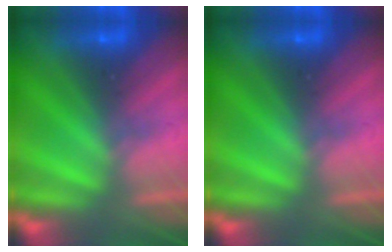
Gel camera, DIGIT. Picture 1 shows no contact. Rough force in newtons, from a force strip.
{"total": 0.0}